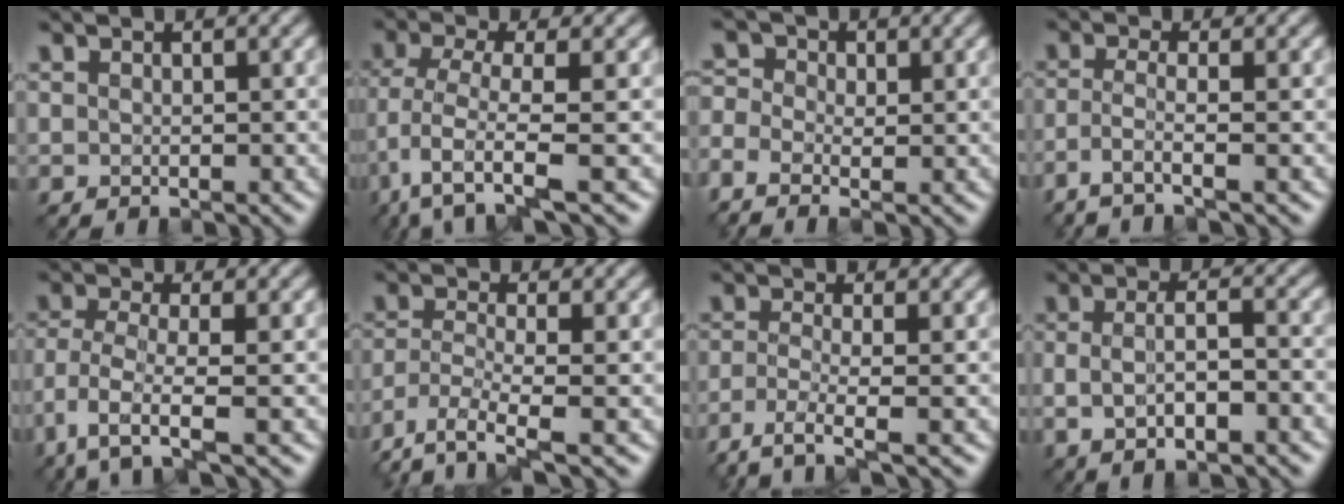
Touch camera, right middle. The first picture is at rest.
{"total": 4.6, "force": [-1.9, 1.0, 4.1], "torque": [-0.085, -0.008, -0.044]}
{"total": 3.9, "force": [-1.2, 2.6, 2.7], "torque": [-0.066, 0.004, -0.025]}
{"total": 3.0, "force": [-1.7, 0.5, 2.4], "torque": [-0.046, -0.005, -0.050]}
{"total": 4.3, "force": [-2.3, 0.9, 3.5], "torque": [-0.077, -0.009, -0.051]}
{"total": 5.1, "force": [-3.3, 1.5, 3.5], "torque": [-0.082, -0.015, -0.073]}
{"total": 4.2, "force": [-2.6, 1.0, 3.1], "torque": [-0.063, -0.011, -0.060]}
{"total": 4.4, "force": [-0.8, 1.5, 4.1], "torque": [-0.072, -0.002, -0.014]}